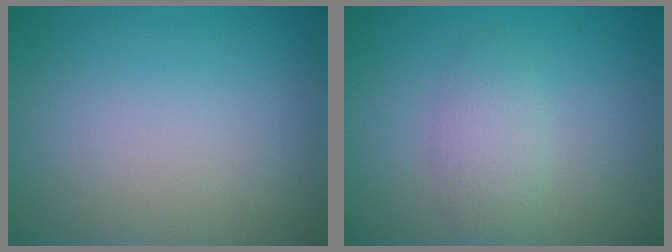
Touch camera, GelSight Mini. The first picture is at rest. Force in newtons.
{"total": 2.4, "press": 2.4, "slide": 0.0}